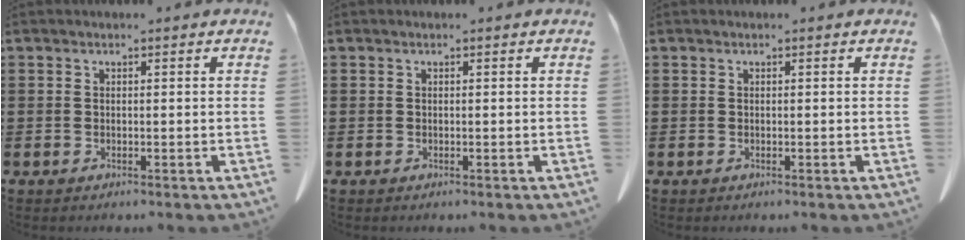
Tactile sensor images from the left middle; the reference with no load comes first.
{"total": 0.0}
{"total": 0.0}